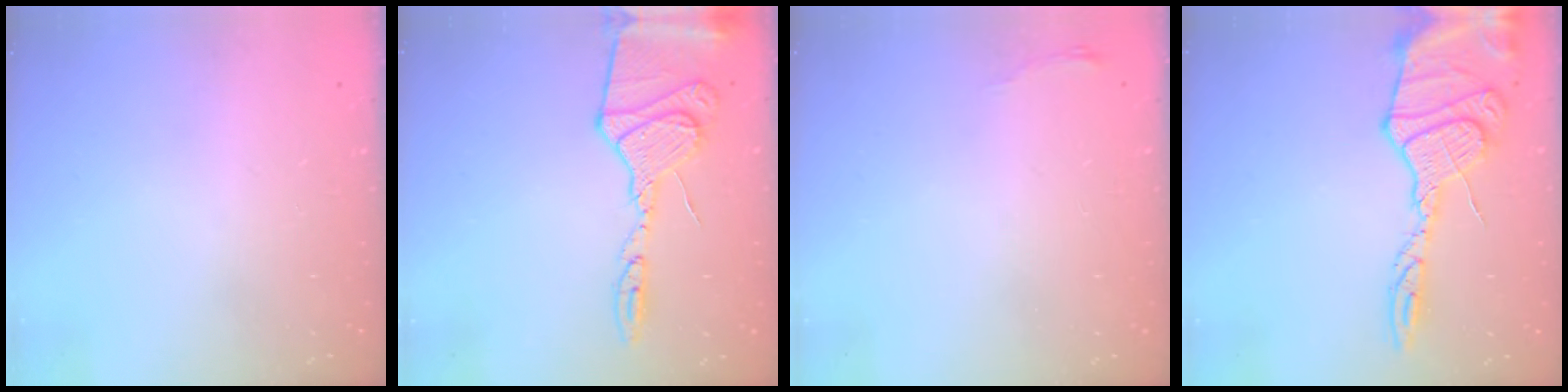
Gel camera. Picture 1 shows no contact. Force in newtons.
{"total": 15.7, "press": 15.6, "slide": 1.2}
{"total": 3.6, "press": 3.5, "slide": 0.5}
{"total": 19.5, "press": 19.4, "slide": 1.9}